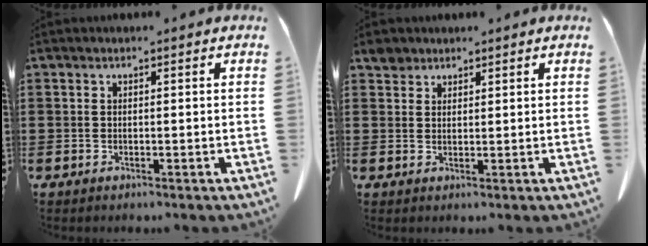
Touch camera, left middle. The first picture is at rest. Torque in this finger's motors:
{"motor_torque": [-0.02, 0.03, 0.00, 0.00]}